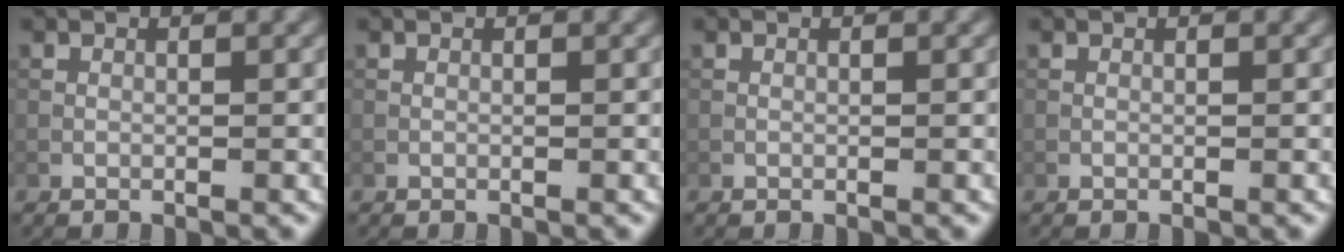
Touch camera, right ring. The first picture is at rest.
{"total": 0.0}
{"total": 0.0}
{"total": 0.0}